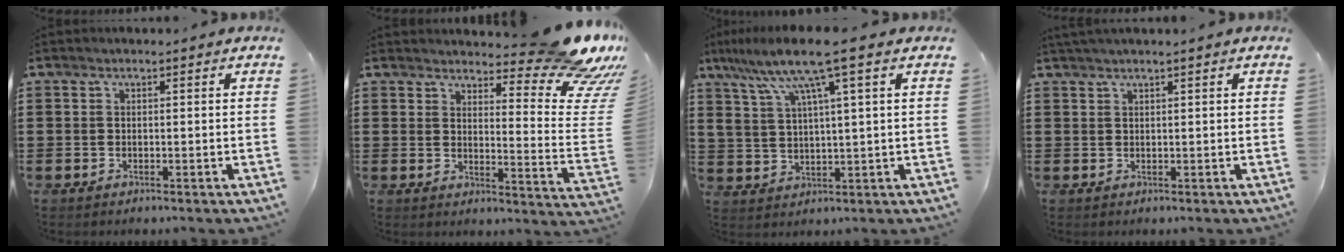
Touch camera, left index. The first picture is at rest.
{"total": 11.8, "force": [9.6, 2.0, 6.6], "torque": [-0.088, -0.076, 0.161]}
{"total": 9.6, "force": [5.5, 0.5, 7.8], "torque": [-0.172, -0.016, 0.090]}
{"total": 1.3, "force": [1.0, -0.2, 0.9], "torque": [-0.015, -0.002, 0.018]}